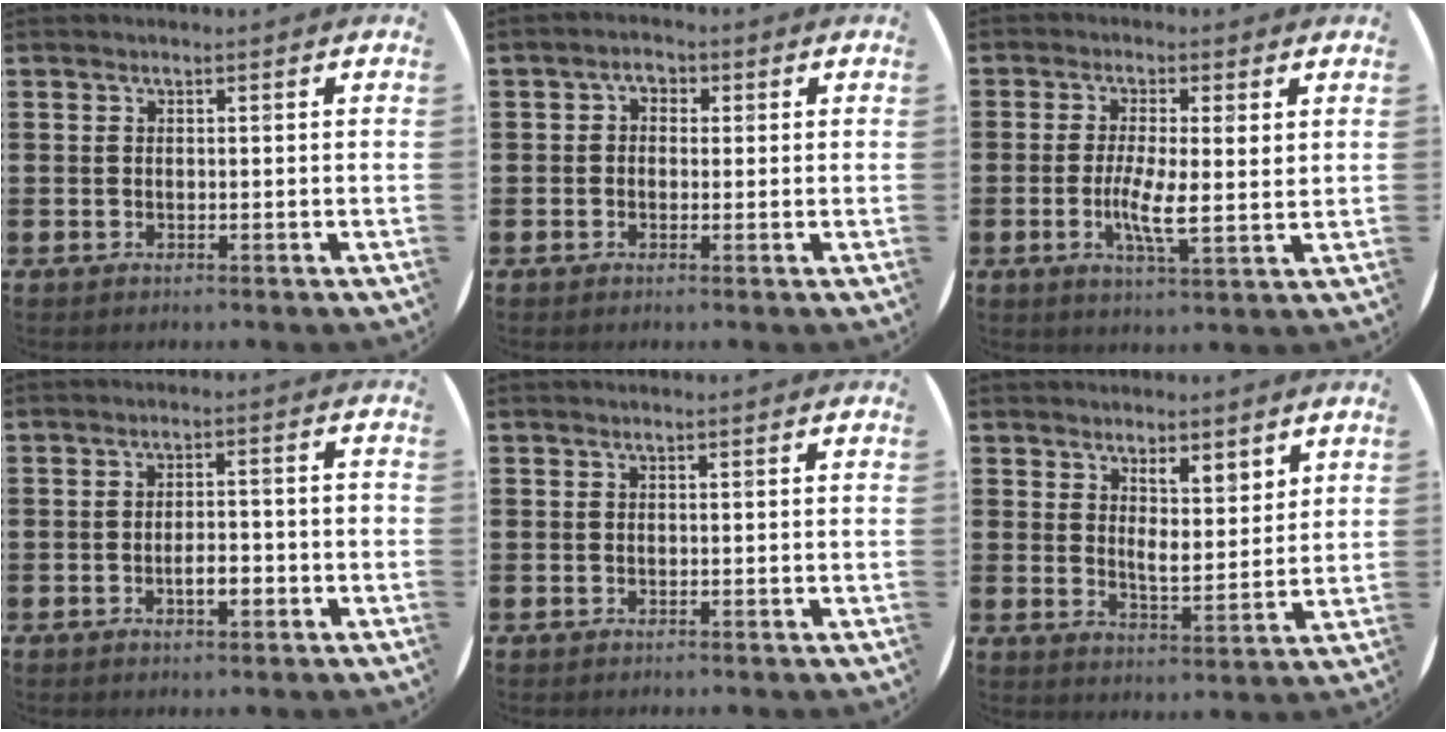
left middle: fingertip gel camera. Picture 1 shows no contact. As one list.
[{"total": 1.9, "force": [0.4, 1.5, 1.1], "torque": [-0.015, 0.005, 0.003]}, {"total": 4.8, "force": [0.2, 1.0, 4.7], "torque": [-0.077, -0.002, 0.000]}, {"total": 3.3, "force": [-1.3, 1.3, 2.7], "torque": [-0.047, 0.007, -0.027]}, {"total": 0.0}, {"total": 4.4, "force": [3.4, 1.5, 2.3], "torque": [-0.037, -0.015, 0.057]}]